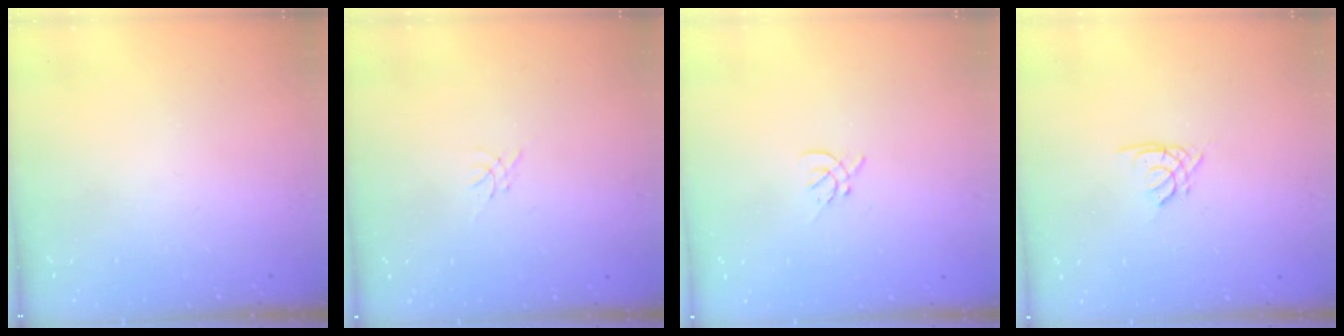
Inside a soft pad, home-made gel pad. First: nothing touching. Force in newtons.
{"total": 0.0}
{"total": 2.0, "press": 1.9, "slide": 0.5}
{"total": 1.9, "press": 1.8, "slide": 0.5}